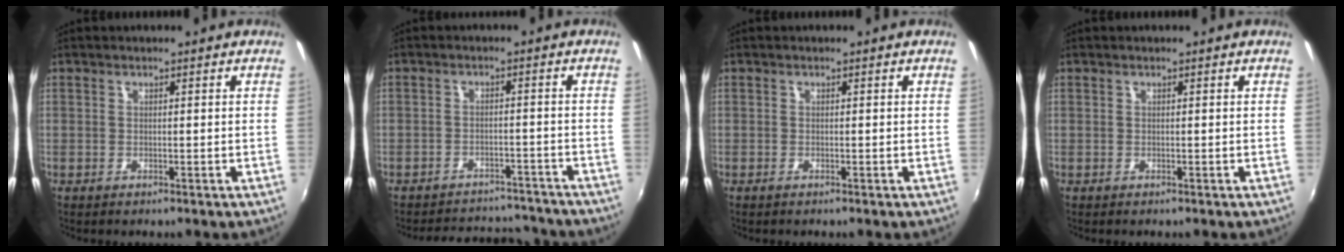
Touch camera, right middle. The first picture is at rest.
{"total": 12.2, "force": [-10.9, 4.7, 2.9], "torque": [-0.068, 0.031, -0.132]}
{"total": 0.6, "force": [-0.4, -0.2, 0.4], "torque": [-0.007, -0.001, -0.010]}
{"total": 0.0}